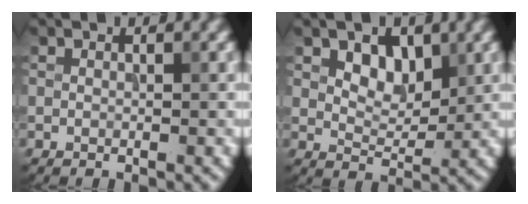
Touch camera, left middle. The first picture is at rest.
{"total": 3.1, "force": [1.5, 1.9, 1.9], "torque": [-0.035, -0.006, 0.024]}